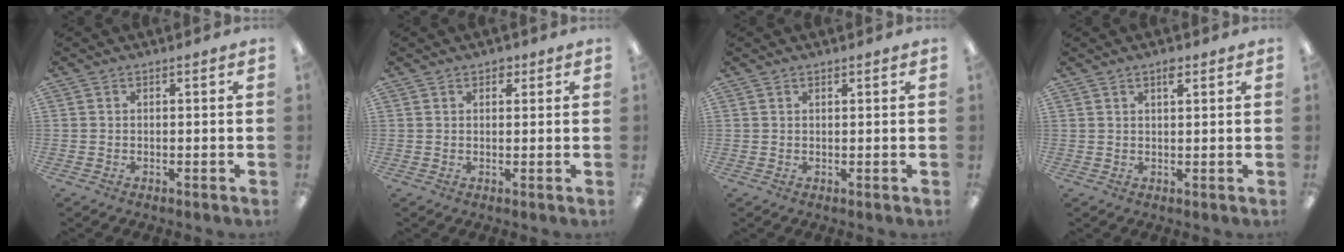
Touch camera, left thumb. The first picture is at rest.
{"total": 2.1, "force": [1.4, 1.3, 0.9], "torque": [-0.004, -0.004, 0.021]}
{"total": 0.7, "force": [0.6, 0.3, 0.2], "torque": [-0.004, 0.001, 0.011]}
{"total": 2.6, "force": [1.8, 0.9, 1.6], "torque": [-0.020, -0.005, 0.027]}